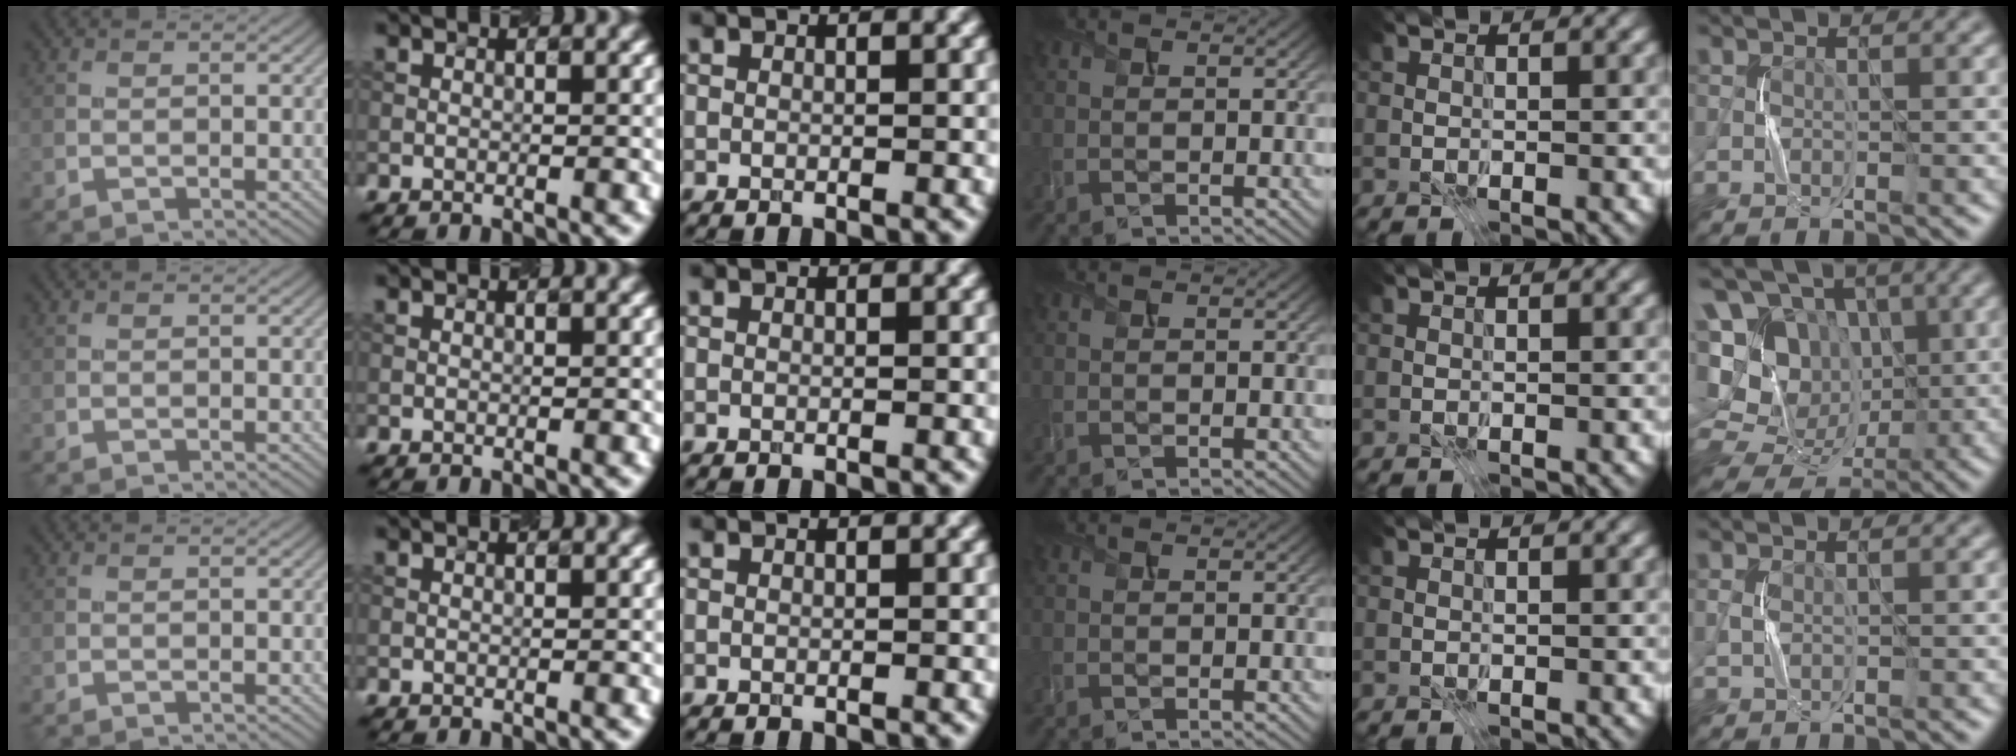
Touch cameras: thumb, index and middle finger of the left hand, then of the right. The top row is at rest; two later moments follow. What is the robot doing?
{"motion": "press", "object": "stapler"}